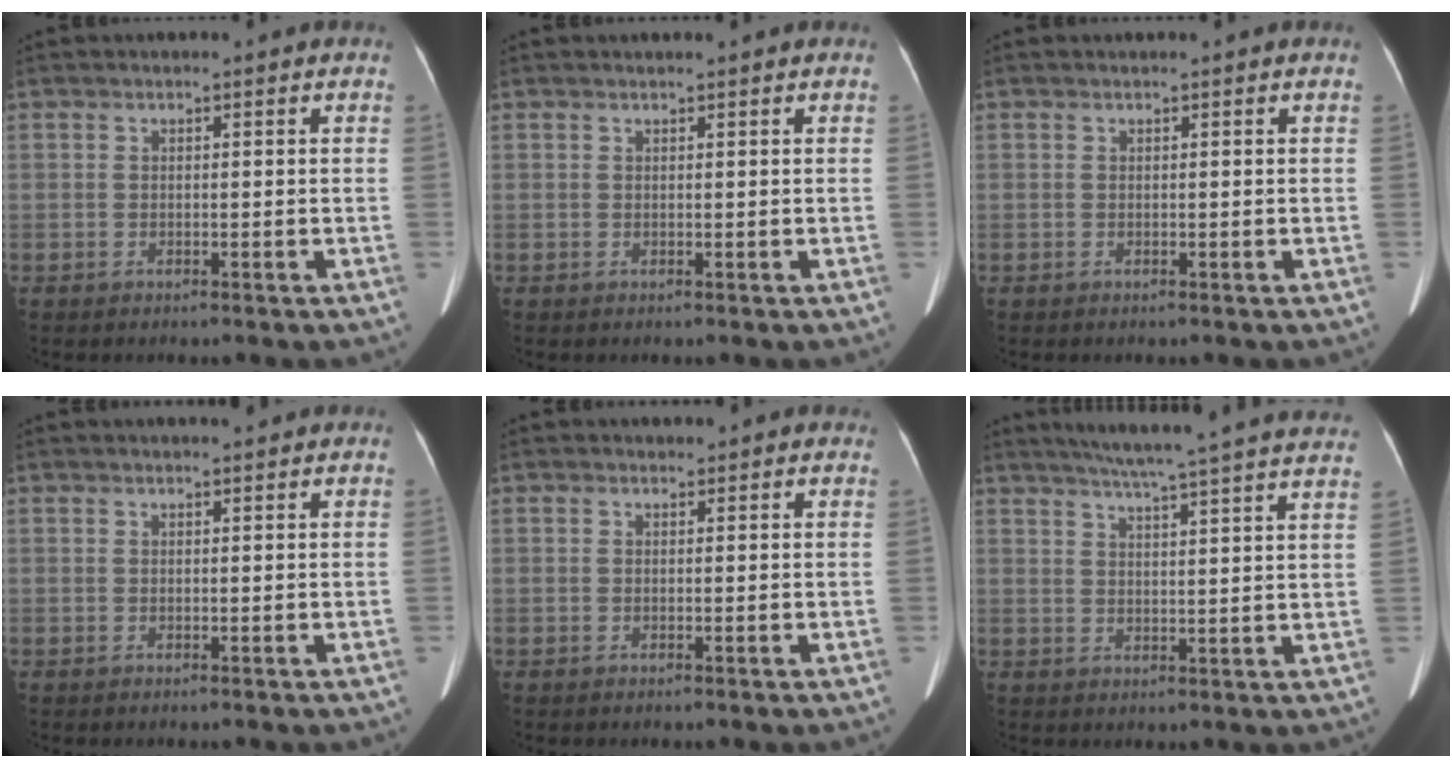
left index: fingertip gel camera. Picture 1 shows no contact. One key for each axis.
{"total": 1.5, "fx": 1.4, "fy": -0.1, "fz": 0.6, "tx": -0.008, "ty": 0.012, "tz": 0.023}
{"total": 0.8, "fx": 0.7, "fy": -0.1, "fz": 0.3, "tx": -0.005, "ty": 0.011, "tz": 0.015}
{"total": 2.8, "fx": 2.6, "fy": 0.1, "fz": 1.0, "tx": -0.014, "ty": 0.011, "tz": 0.034}
{"total": 2.0, "fx": 1.9, "fy": 0.6, "fz": 0.3, "tx": -0.008, "ty": 0.013, "tz": 0.020}
{"total": 22.7, "fx": 20.3, "fy": -0.4, "fz": 10.1, "tx": -0.158, "ty": -0.017, "tz": 0.254}